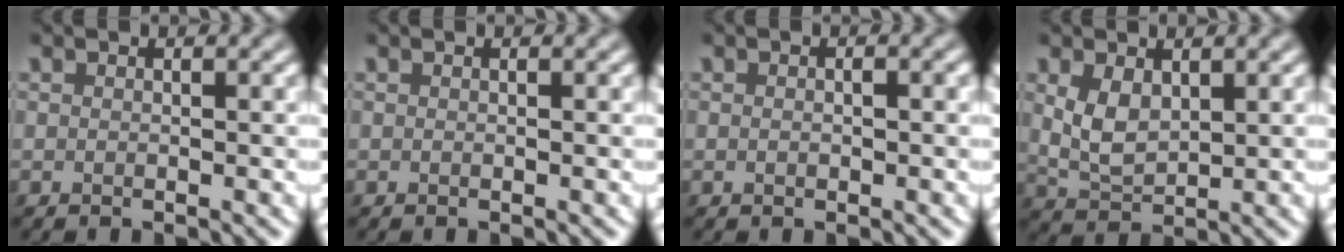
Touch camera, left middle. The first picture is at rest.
{"total": 0.0}
{"total": 0.8, "force": [0.0, 0.4, 0.7], "torque": [-0.012, 0.001, 0.000]}
{"total": 3.1, "force": [0.9, 1.8, 2.3], "torque": [-0.056, -0.002, 0.024]}